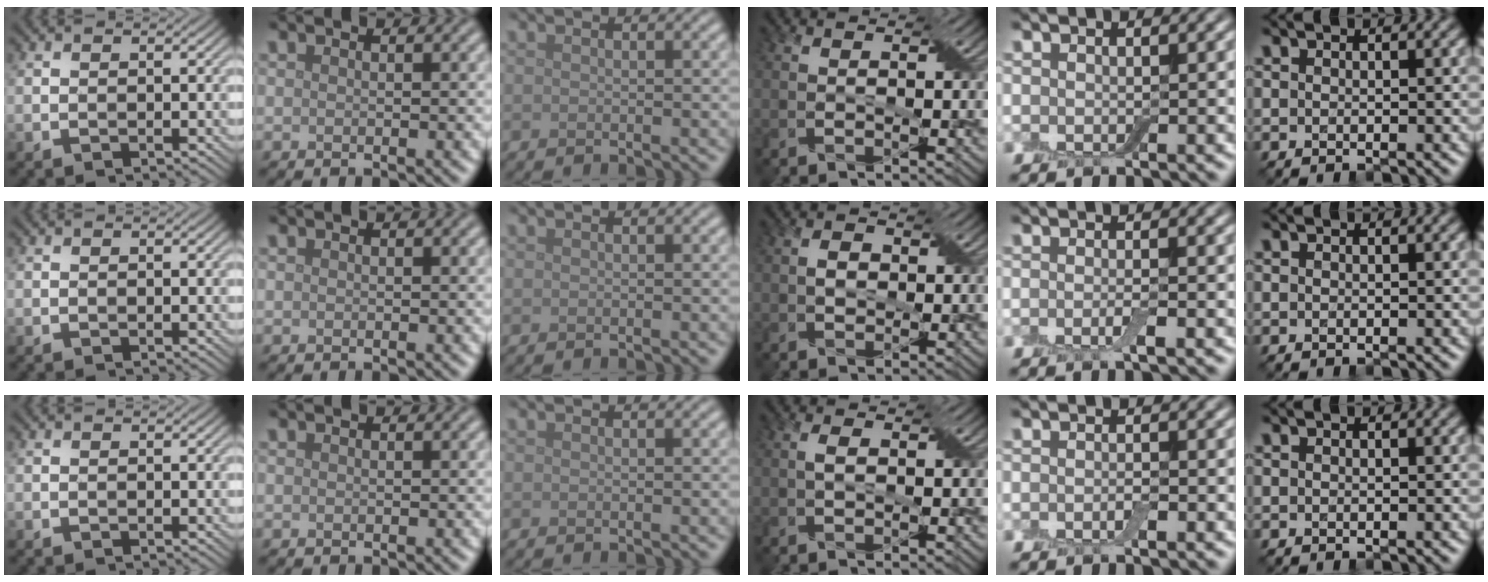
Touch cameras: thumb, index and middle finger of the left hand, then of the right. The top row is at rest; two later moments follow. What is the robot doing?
{"motion": "fold", "object": "bandage"}